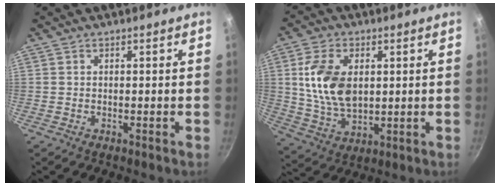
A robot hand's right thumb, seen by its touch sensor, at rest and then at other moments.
{"total": 12.8, "force": [2.0, 8.0, 9.8], "torque": [-0.172, -0.015, 0.045]}